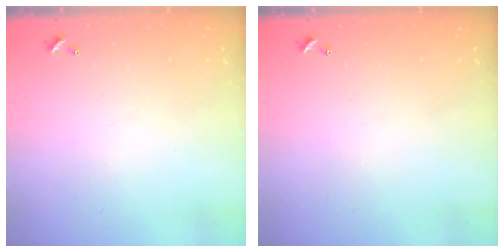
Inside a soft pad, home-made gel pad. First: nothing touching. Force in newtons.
{"total": 0.0}